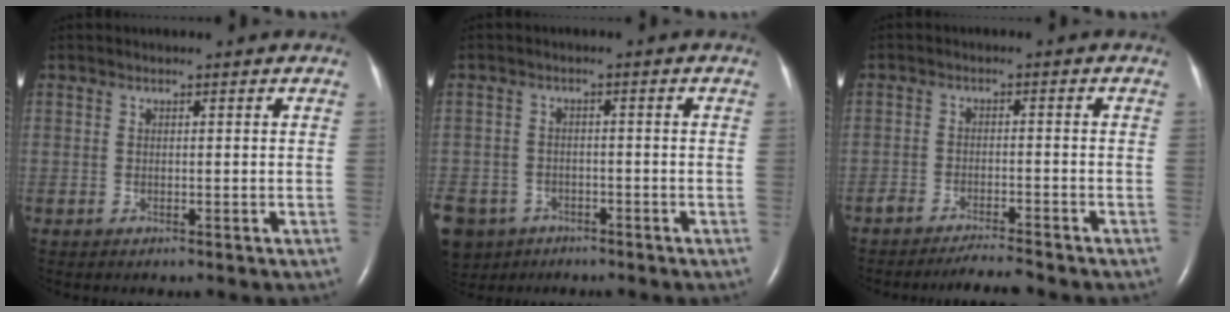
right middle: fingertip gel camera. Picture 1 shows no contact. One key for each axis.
{"total": 12.4, "fx": -7.6, "fy": 9.1, "fz": 3.7, "tx": -0.126, "ty": -0.011, "tz": -0.116}
{"total": 4.4, "fx": -4.1, "fy": -0.1, "fz": 1.4, "tx": -0.022, "ty": -0.014, "tz": -0.069}